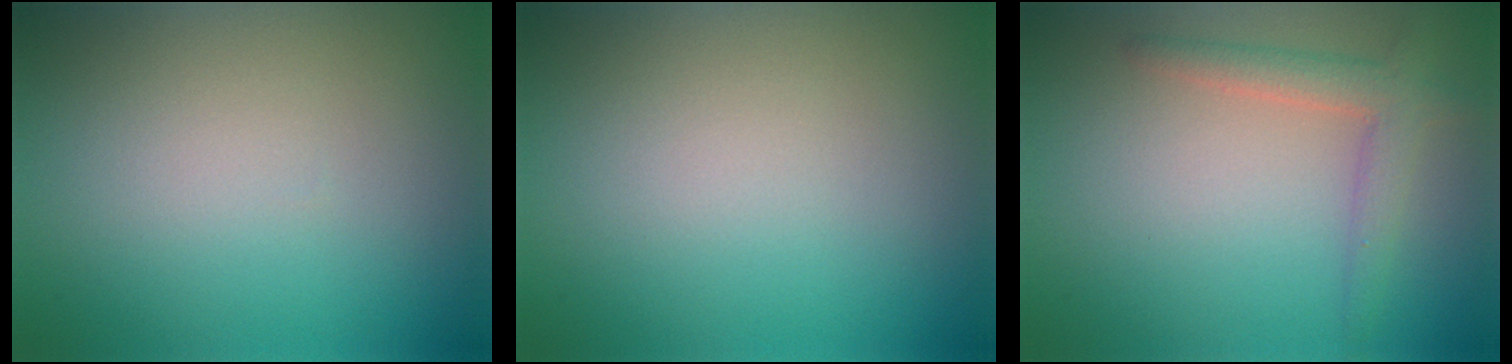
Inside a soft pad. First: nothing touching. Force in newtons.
{"total": 0.0}
{"total": 2.7, "press": 2.7, "slide": 0.2}